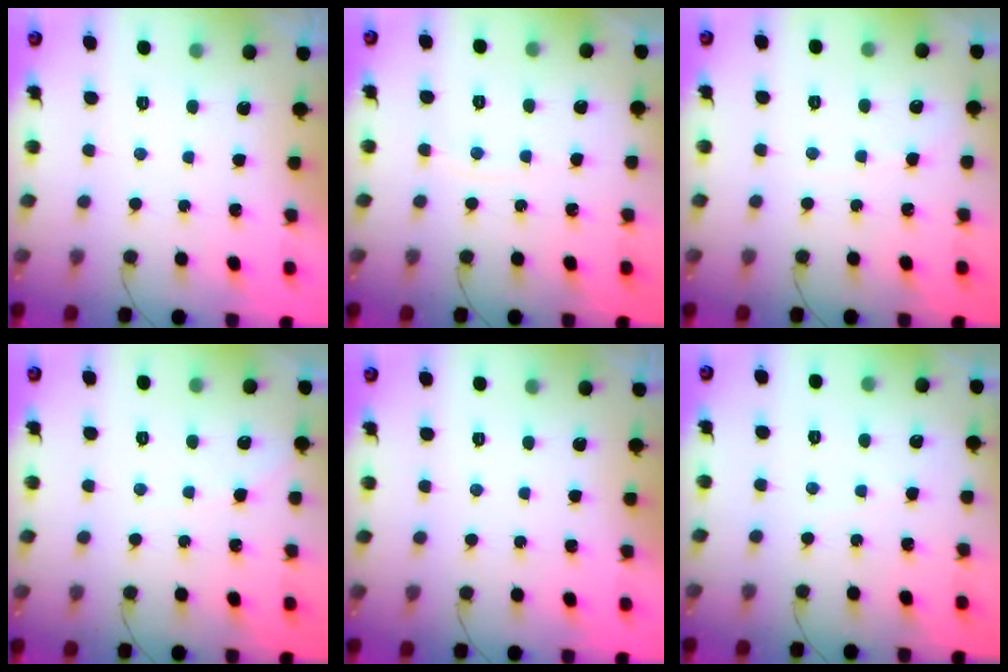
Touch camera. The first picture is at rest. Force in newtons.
{"total": 3.4, "press": 3.4, "slide": 0.5}
{"total": 2.7, "press": 2.6, "slide": 0.4}
{"total": 4.7, "press": 4.7, "slide": 0.7}
{"total": 0.0}
{"total": 2.3, "press": 2.3, "slide": 0.4}